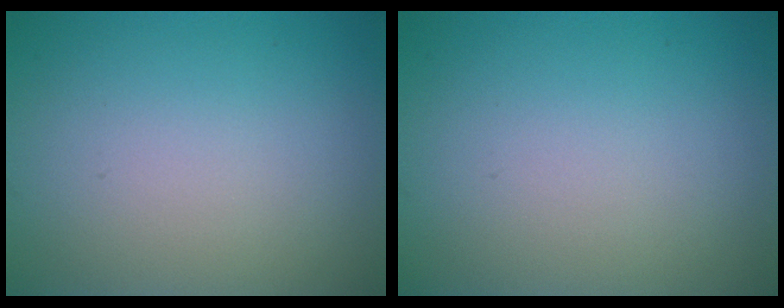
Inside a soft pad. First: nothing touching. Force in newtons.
{"total": 0.0}